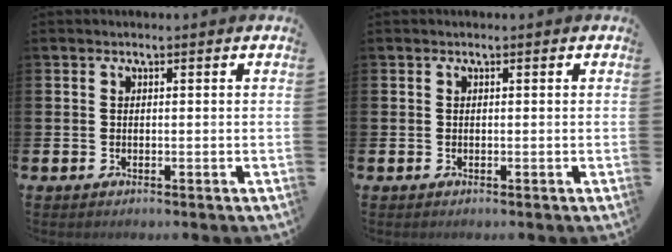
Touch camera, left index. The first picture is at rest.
{"total": 0.0}